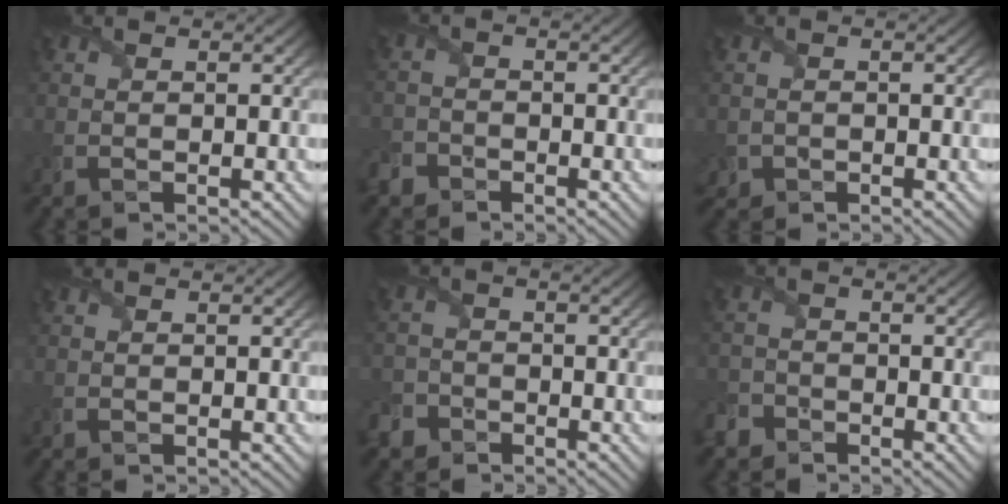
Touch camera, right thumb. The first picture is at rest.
{"total": 2.8, "force": [-2.0, 1.8, 0.7], "torque": [-0.020, -0.002, -0.052]}
{"total": 1.4, "force": [-0.7, 1.2, 0.1], "torque": [0.003, -0.006, -0.016]}
{"total": 0.0}
{"total": 3.7, "force": [-2.7, 2.4, 1.0], "torque": [-0.029, -0.002, -0.063]}
{"total": 3.2, "force": [-2.4, 1.9, 0.7], "torque": [-0.021, -0.002, -0.059]}